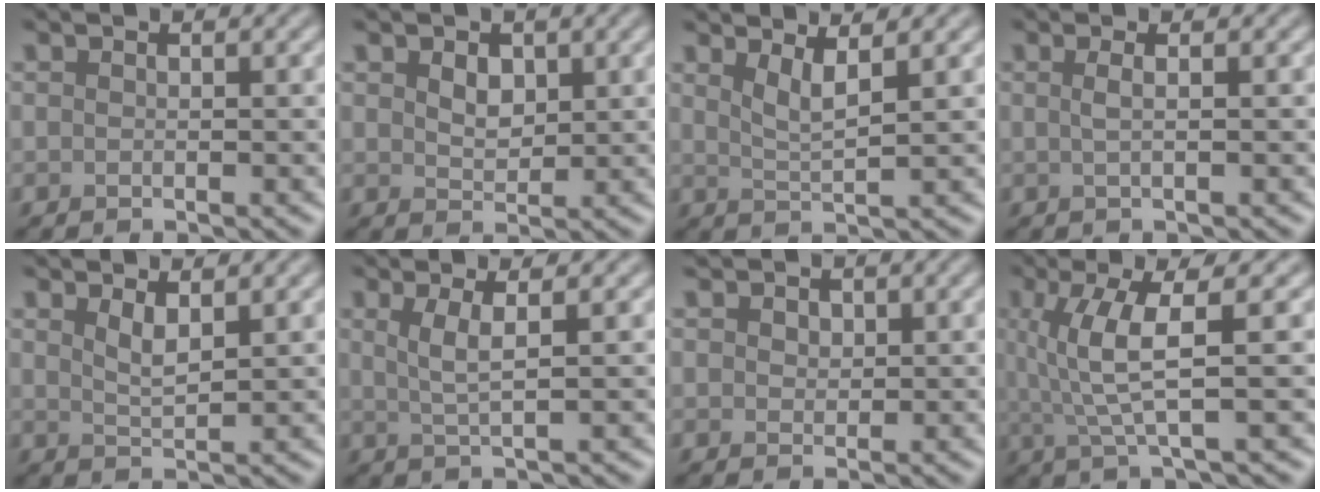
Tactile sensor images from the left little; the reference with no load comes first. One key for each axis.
{"total": 2.0, "fx": 0.9, "fy": 1.3, "fz": 1.2, "tx": -0.025, "ty": -0.002, "tz": 0.018}
{"total": 2.5, "fx": 1.6, "fy": 0.5, "fz": 1.9, "tx": -0.027, "ty": -0.005, "tz": 0.030}
{"total": 1.6, "fx": 0.3, "fy": 0.6, "fz": 1.4, "tx": -0.022, "ty": 0.001, "tz": -0.005}
{"total": 1.9, "fx": 1.3, "fy": 0.5, "fz": 1.4, "tx": -0.028, "ty": -0.004, "tz": 0.026}
{"total": 2.6, "fx": 0.8, "fy": 0.5, "fz": 2.4, "tx": -0.042, "ty": -0.002, "tz": 0.016}
{"total": 1.8, "fx": 1.1, "fy": 1.2, "fz": 0.7, "tx": -0.014, "ty": 0.004, "tz": 0.013}
{"total": 5.2, "fx": 1.0, "fy": 0.9, "fz": 5.0, "tx": -0.102, "ty": 0.006, "tz": 0.020}